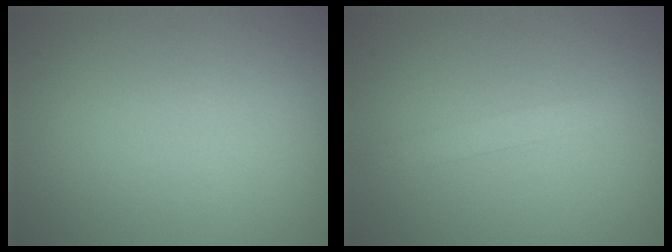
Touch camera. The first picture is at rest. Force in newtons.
{"total": 1.4, "press": 1.4, "slide": 0.0}